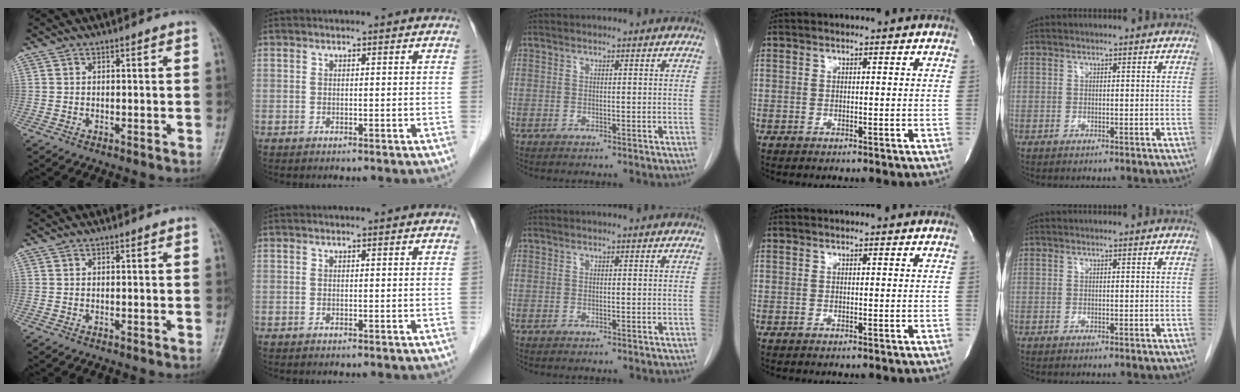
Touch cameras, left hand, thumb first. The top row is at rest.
{}